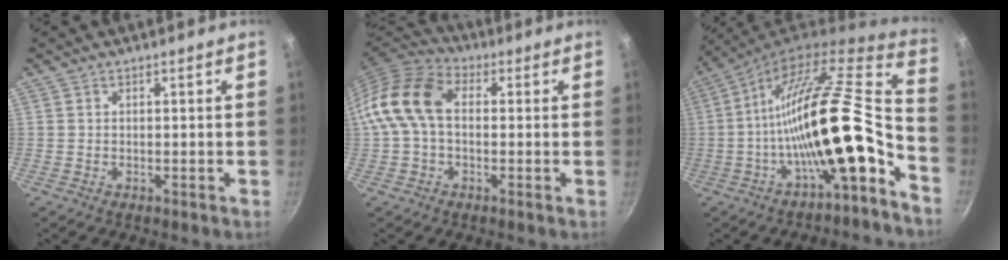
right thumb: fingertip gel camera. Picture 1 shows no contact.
{"total": 11.8, "force": [0.5, 8.0, 8.7], "torque": [-0.155, 0.030, -0.011]}
{"total": 19.5, "force": [-7.9, 4.2, 17.4], "torque": [-0.227, 0.056, -0.141]}